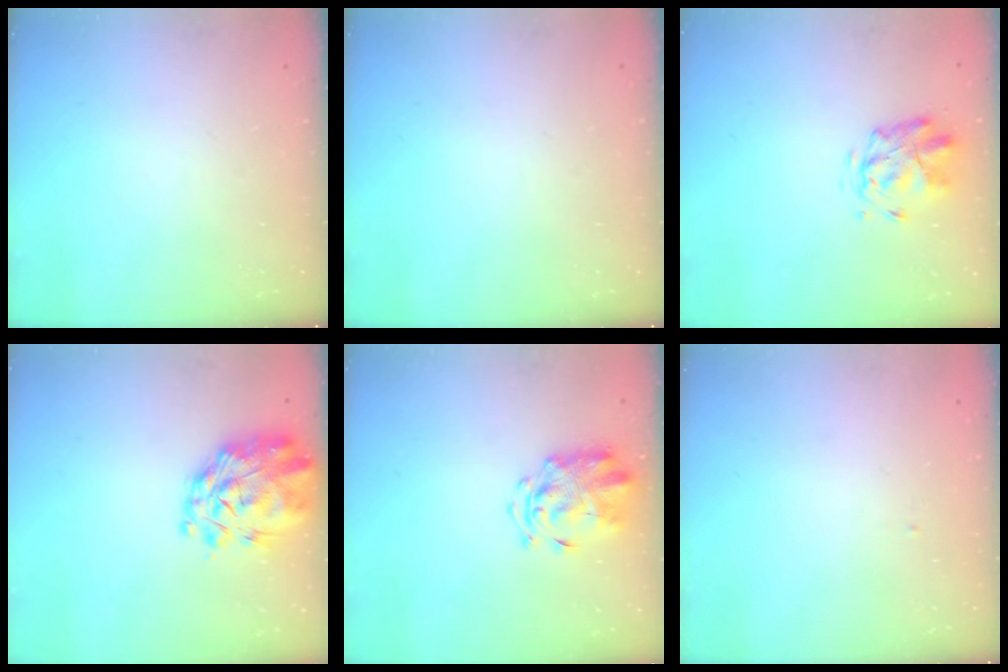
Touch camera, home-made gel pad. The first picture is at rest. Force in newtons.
{"total": 0.0}
{"total": 2.9, "press": 2.5, "slide": 1.4}
{"total": 4.8, "press": 4.2, "slide": 2.3}
{"total": 3.3, "press": 3.2, "slide": 0.8}
{"total": 0.9, "press": 0.8, "slide": 0.3}